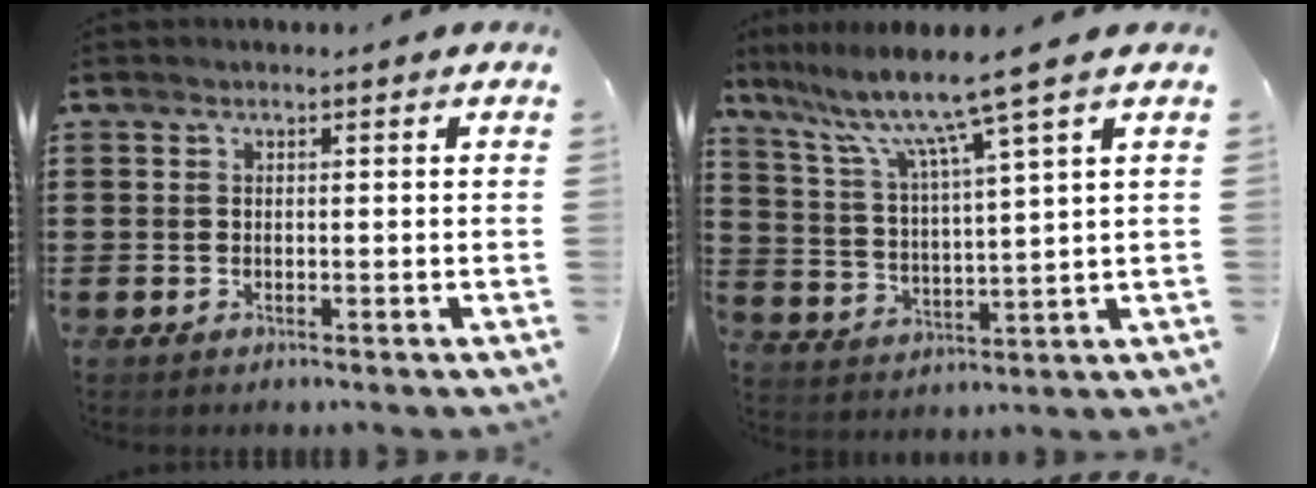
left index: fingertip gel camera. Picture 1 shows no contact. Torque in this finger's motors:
{"motor_torque": [2.14, 0.00, 0.39, 0.21]}